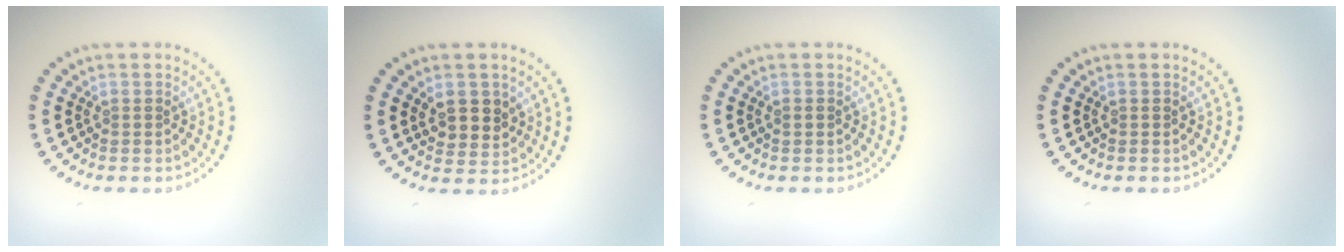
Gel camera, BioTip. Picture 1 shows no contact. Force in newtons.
{"total": 2.8, "press": 2.7, "slide": 0.9}
{"total": 0.6, "press": 0.6, "slide": 0.1}
{"total": 0.0}